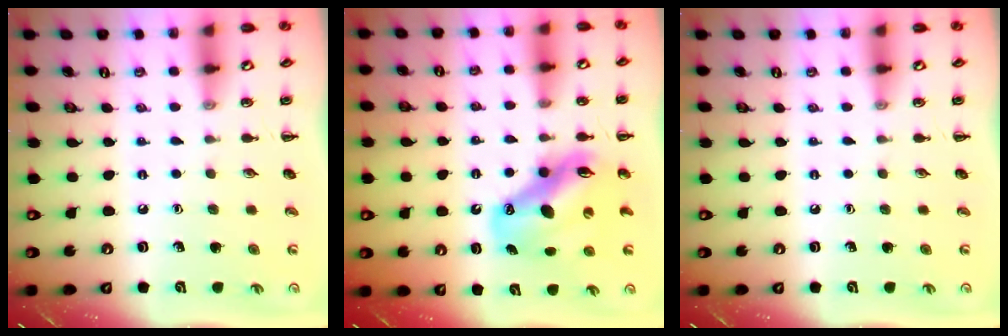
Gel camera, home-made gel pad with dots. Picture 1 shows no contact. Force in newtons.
{"total": 12.7, "press": 12.2, "slide": 3.7}
{"total": 0.0}